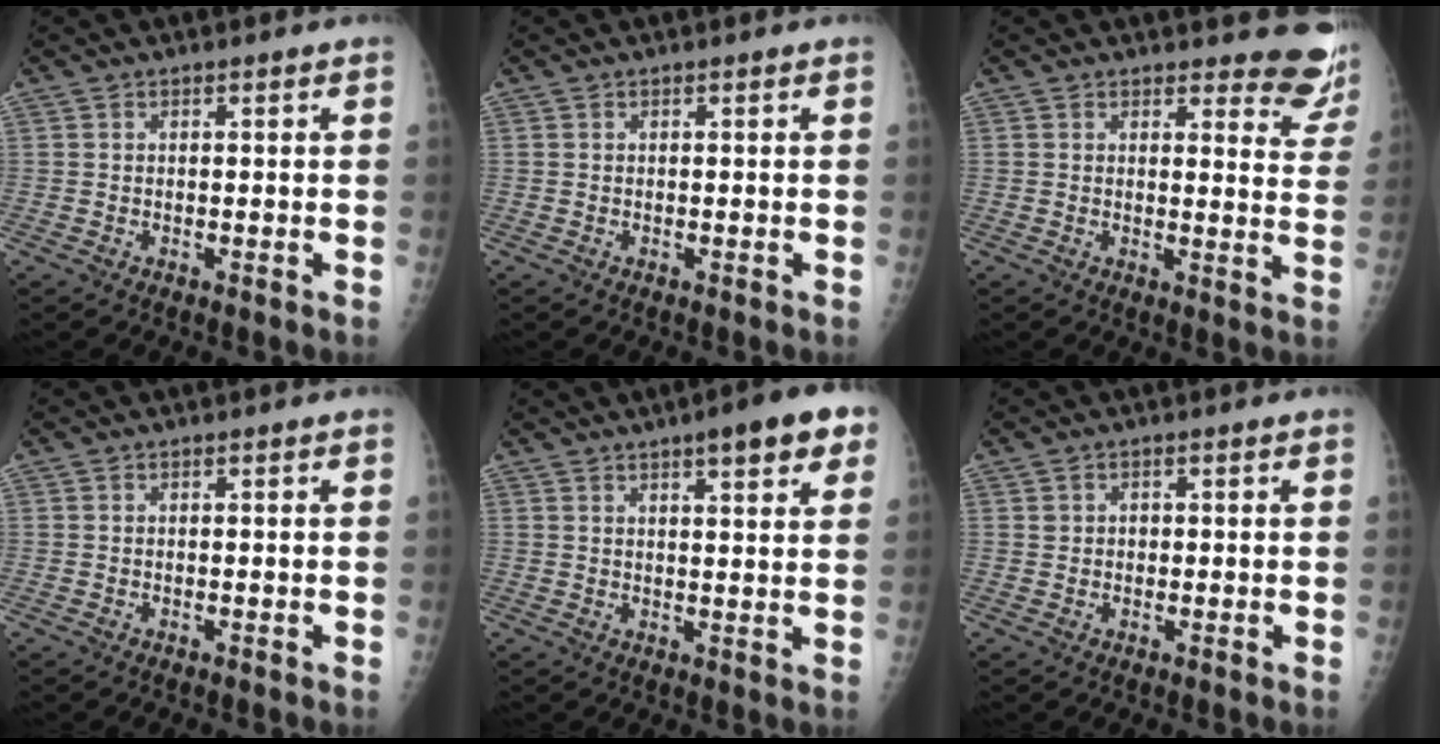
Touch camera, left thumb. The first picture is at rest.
{"total": 0.0}
{"total": 8.8, "force": [8.4, 2.3, 1.2], "torque": [0.027, -0.077, 0.067]}
{"total": 0.0}
{"total": 10.0, "force": [5.6, 2.5, 8.0], "torque": [-0.085, -0.013, 0.068]}
{"total": 1.3, "force": [0.3, 1.2, 0.4], "torque": [0.001, 0.002, 0.003]}